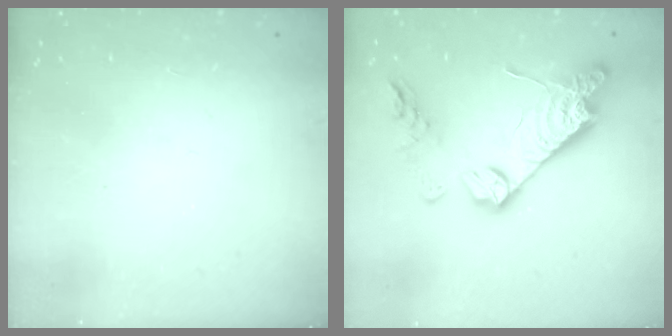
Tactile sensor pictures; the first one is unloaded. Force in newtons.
{"total": 17.1, "press": 17.0, "slide": 0.7}